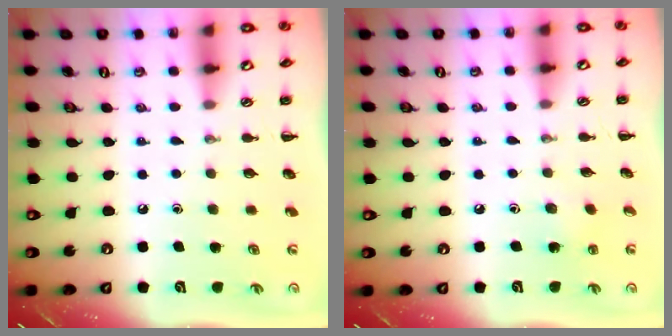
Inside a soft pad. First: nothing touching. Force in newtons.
{"total": 2.7, "press": 2.6, "slide": 0.9}